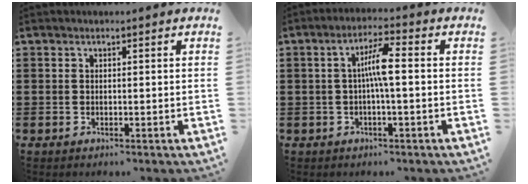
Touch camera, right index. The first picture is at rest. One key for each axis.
{"total": 5.0, "fx": -0.2, "fy": 0.6, "fz": 5.0, "tx": -0.093, "ty": 0.005, "tz": -0.009}